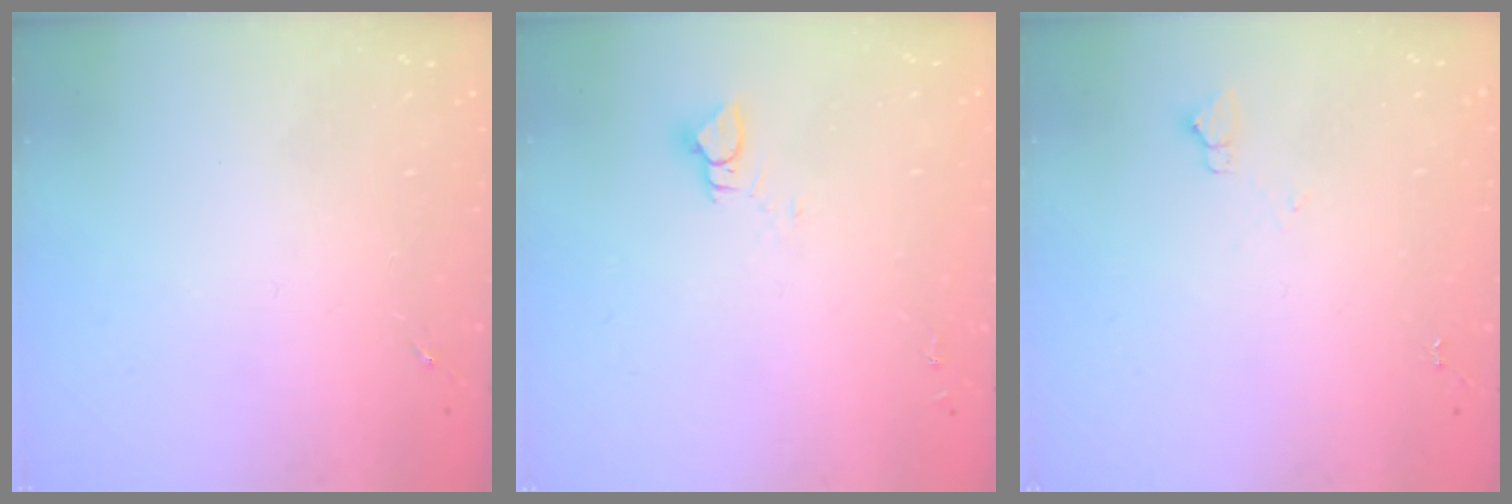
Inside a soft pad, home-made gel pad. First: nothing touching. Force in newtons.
{"total": 4.3, "press": 4.3, "slide": 0.4}
{"total": 3.5, "press": 3.5, "slide": 0.4}